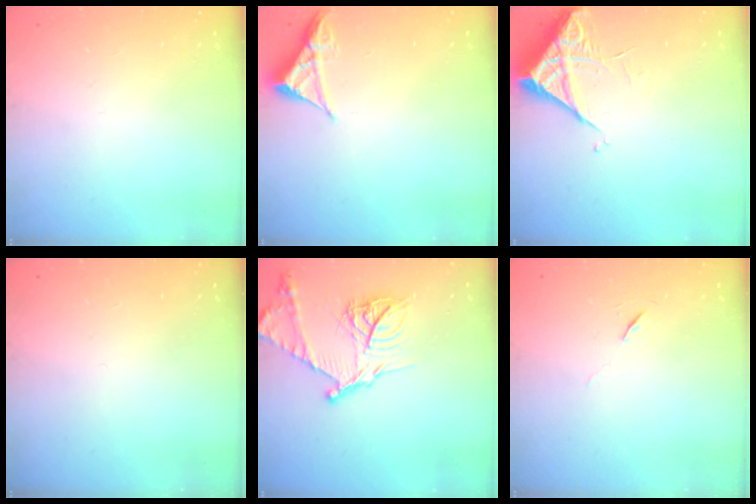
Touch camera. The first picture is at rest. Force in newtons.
{"total": 4.8, "press": 4.8, "slide": 0.7}
{"total": 5.8, "press": 5.8, "slide": 0.2}
{"total": 0.0}
{"total": 19.1, "press": 19.0, "slide": 1.7}
{"total": 5.7, "press": 5.2, "slide": 2.4}